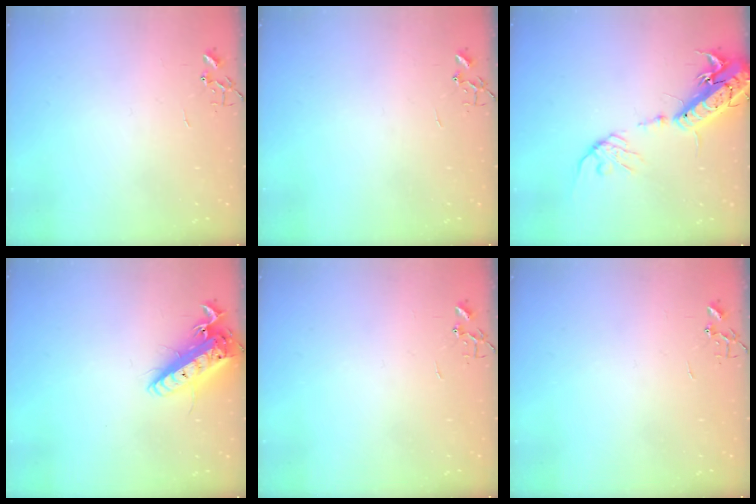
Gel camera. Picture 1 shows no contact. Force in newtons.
{"total": 0.0}
{"total": 18.1, "press": 17.7, "slide": 3.8}
{"total": 16.4, "press": 16.0, "slide": 3.4}
{"total": 0.0}
{"total": 0.0}